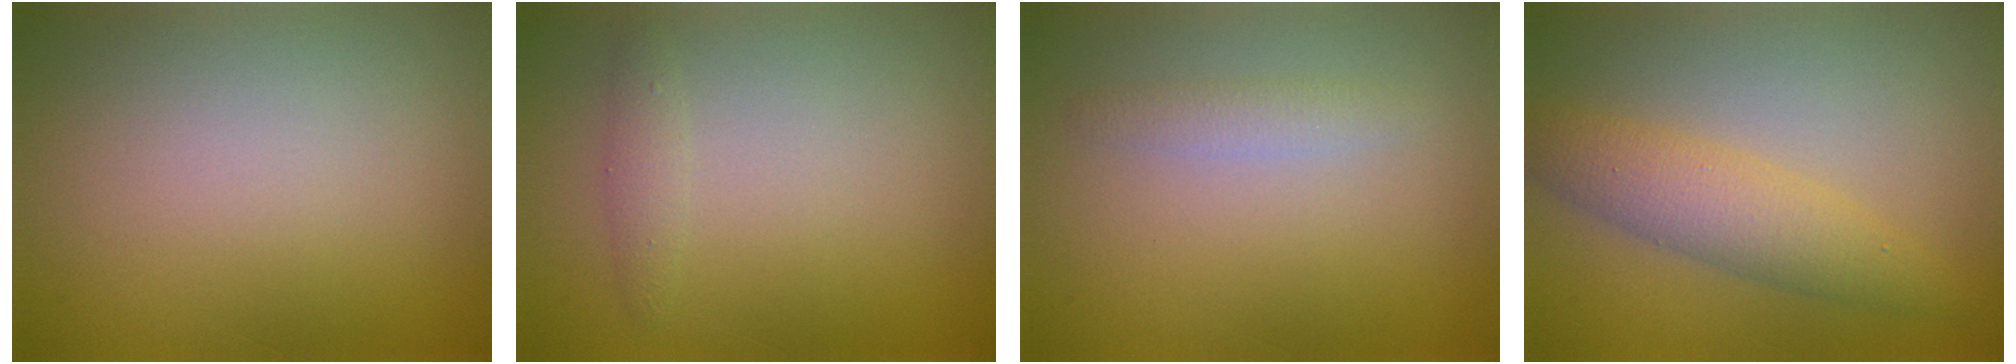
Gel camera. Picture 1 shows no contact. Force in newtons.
{"total": 1.1, "press": 1.1, "slide": 0.0}
{"total": 1.3, "press": 1.3, "slide": 0.0}
{"total": 3.9, "press": 3.9, "slide": 0.1}